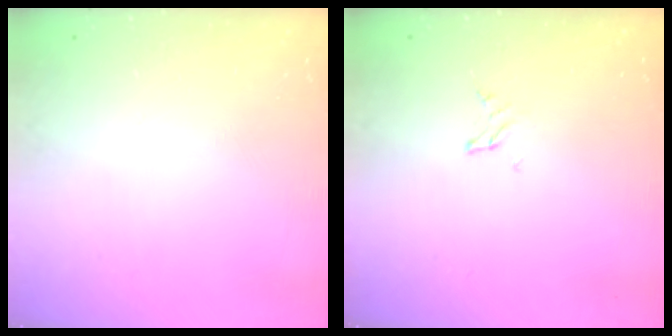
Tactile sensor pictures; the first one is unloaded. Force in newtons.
{"total": 1.2, "press": 1.2, "slide": 0.1}